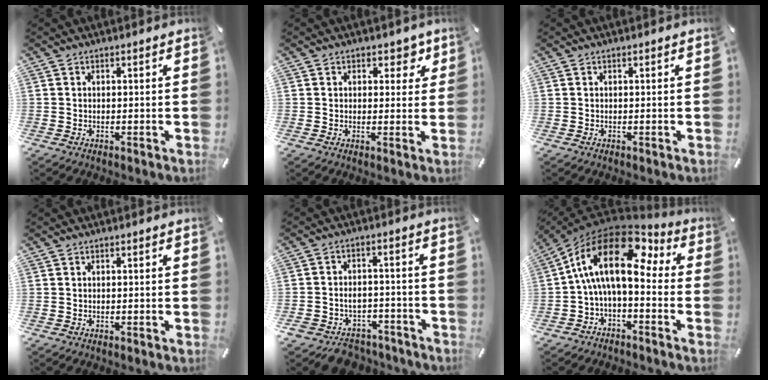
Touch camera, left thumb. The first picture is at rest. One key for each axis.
{"total": 4.4, "fx": 2.0, "fy": 3.2, "fz": 2.2, "tx": -0.001, "ty": -0.007, "tz": 0.026}
{"total": 0.0}
{"total": 0.0}
{"total": 6.3, "fx": -3.8, "fy": 4.7, "fz": 1.5, "tx": -0.020, "ty": 0.032, "tz": -0.067}
{"total": 17.5, "fx": 2.9, "fy": 9.0, "fz": 14.7, "tx": -0.290, "ty": -0.012, "tz": 0.047}